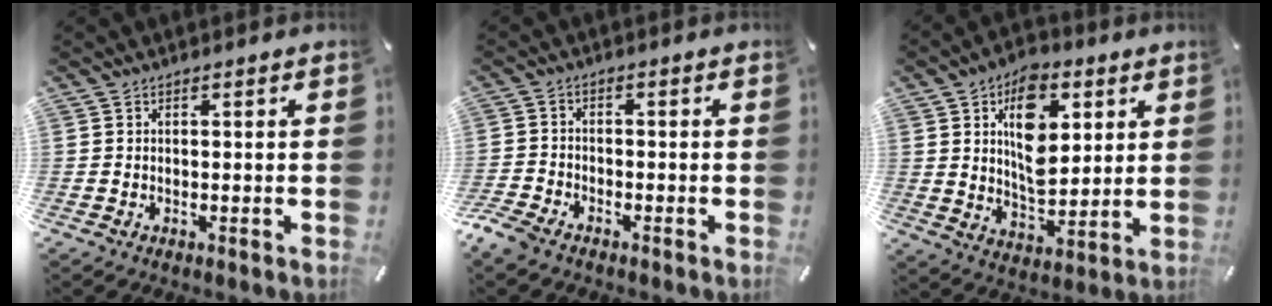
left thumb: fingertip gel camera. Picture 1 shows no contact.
{"total": 3.8, "force": [-3.2, 1.5, 1.3], "torque": [-0.048, 0.007, -0.068]}
{"total": 14.1, "force": [4.8, 9.1, 9.6], "torque": [-0.149, -0.011, 0.081]}